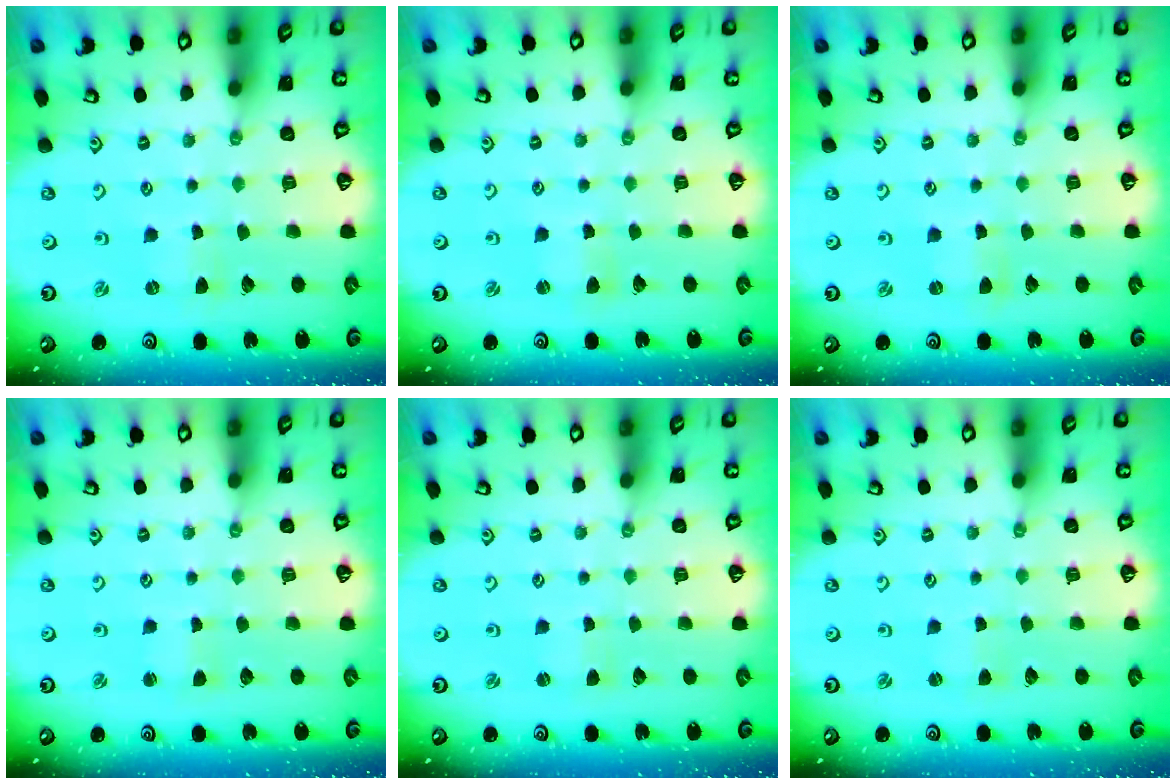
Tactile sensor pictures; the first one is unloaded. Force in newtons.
{"total": 1.3, "press": 1.2, "slide": 0.2}
{"total": 0.7, "press": 0.6, "slide": 0.3}
{"total": 2.0, "press": 2.0, "slide": 0.3}
{"total": 1.0, "press": 1.0, "slide": 0.3}
{"total": 1.4, "press": 1.4, "slide": 0.3}